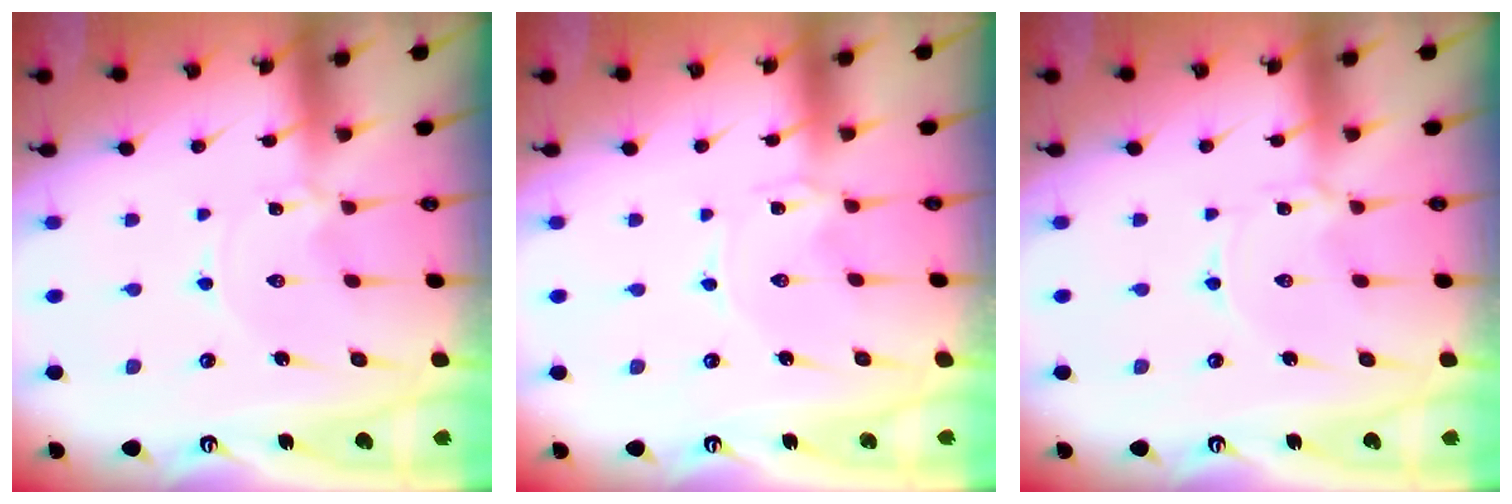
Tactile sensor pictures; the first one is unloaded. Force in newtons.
{"total": 0.0}
{"total": 0.8, "press": 0.8, "slide": 0.2}